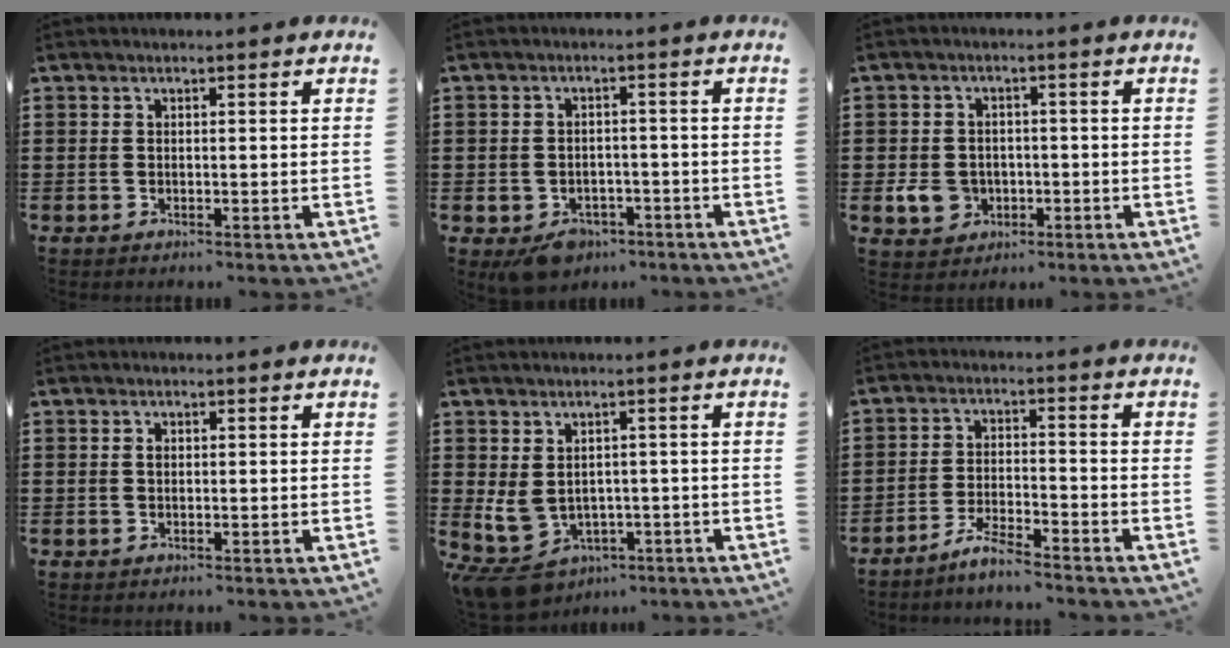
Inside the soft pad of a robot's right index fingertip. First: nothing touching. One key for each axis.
{"total": 3.5, "fx": -2.9, "fy": 1.7, "fz": 0.8, "tx": -0.018, "ty": 0.003, "tz": -0.057}
{"total": 4.8, "fx": -1.3, "fy": 3.9, "fz": 2.3, "tx": -0.063, "ty": 0.001, "tz": -0.027}
{"total": 0.7, "fx": 0.1, "fy": 0.4, "fz": 0.5, "tx": -0.012, "ty": 0.000, "tz": 0.002}
{"total": 5.1, "fx": -1.7, "fy": 3.7, "fz": 3.2, "tx": -0.090, "ty": 0.004, "tz": -0.034}
{"total": 4.3, "fx": -4.1, "fy": 0.1, "fz": 1.2, "tx": -0.037, "ty": 0.001, "tz": -0.085}